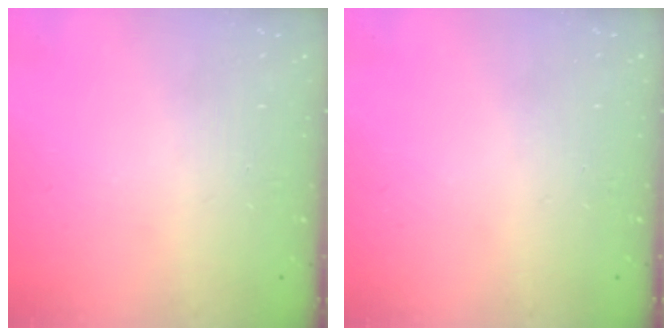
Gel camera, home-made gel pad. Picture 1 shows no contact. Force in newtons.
{"total": 0.0}